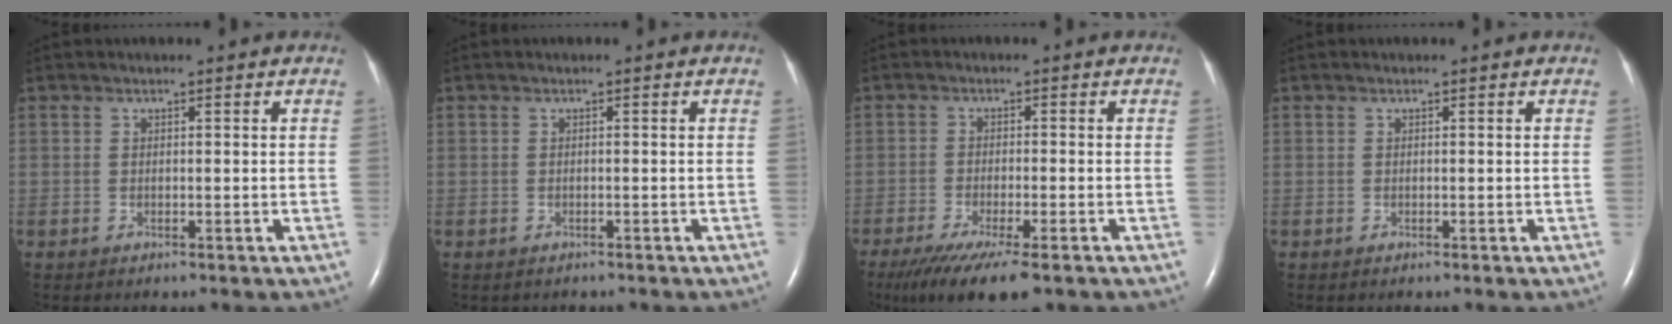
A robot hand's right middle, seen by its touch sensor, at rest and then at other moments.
{"total": 0.8, "force": [-0.7, 0.4, 0.2], "torque": [-0.012, 0.000, -0.008]}
{"total": 12.3, "force": [-9.2, 2.8, 7.7], "torque": [-0.130, -0.024, -0.144]}
{"total": 0.0}